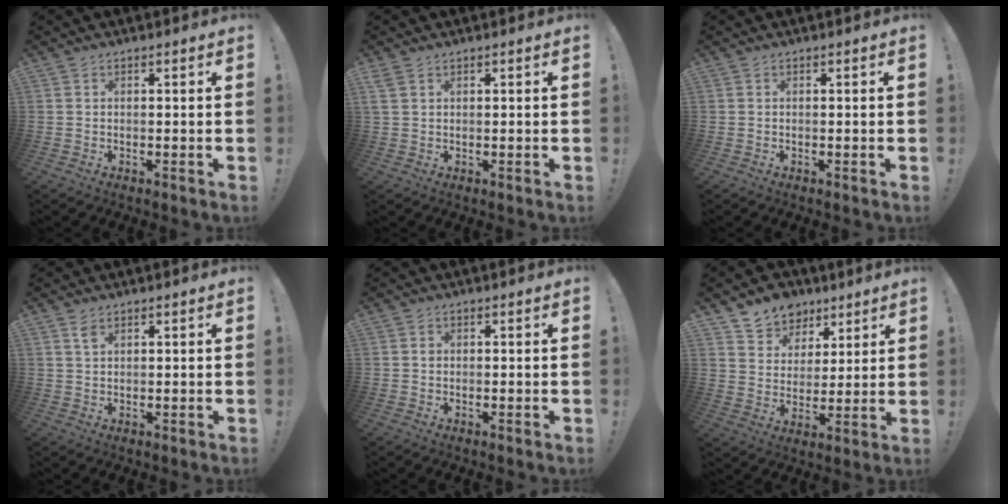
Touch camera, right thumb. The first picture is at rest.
{"total": 2.4, "force": [1.5, 1.3, 1.4], "torque": [-0.028, 0.003, 0.029]}
{"total": 0.0}
{"total": 2.4, "force": [1.4, 0.9, 1.6], "torque": [-0.019, -0.007, 0.022]}
{"total": 0.5, "force": [0.0, 0.5, 0.2], "torque": [-0.003, 0.003, -0.001]}
{"total": 9.1, "force": [6.2, 6.6, 1.0], "torque": [-0.010, -0.052, 0.122]}